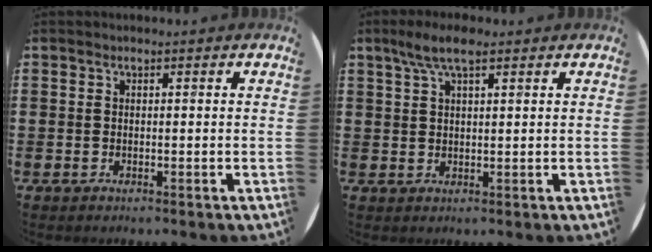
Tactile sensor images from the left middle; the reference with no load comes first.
{"total": 4.8, "force": [3.0, 1.3, 3.4], "torque": [-0.074, 0.008, 0.053]}